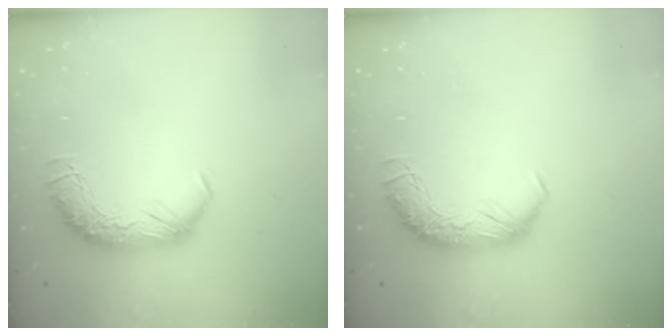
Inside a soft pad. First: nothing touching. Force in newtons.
{"total": 0.0}